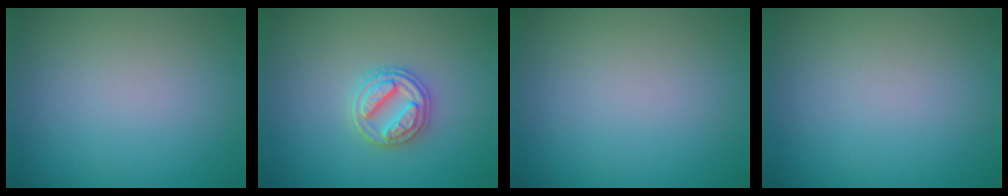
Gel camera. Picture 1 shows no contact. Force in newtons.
{"total": 3.1, "press": 2.9, "slide": 1.0}
{"total": 0.0}
{"total": 0.0}